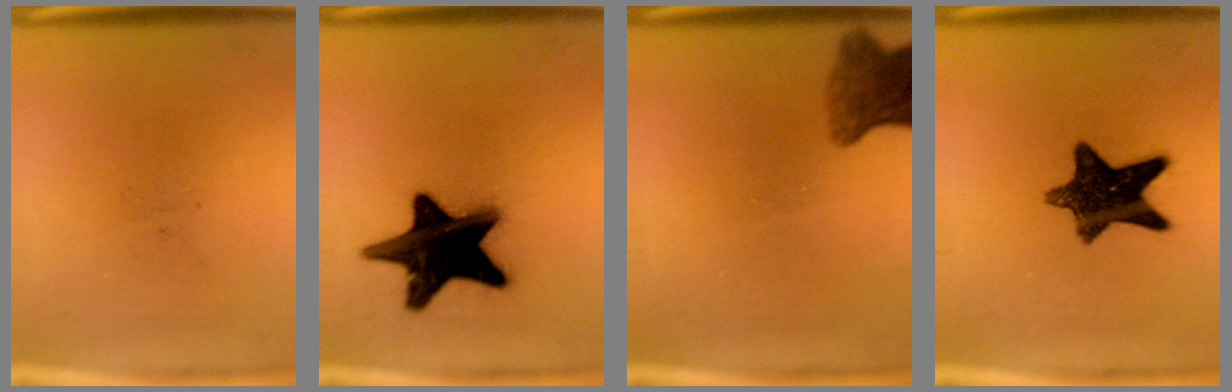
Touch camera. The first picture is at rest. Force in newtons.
{"total": 19.9}
{"total": 5.9}
{"total": 11.9}